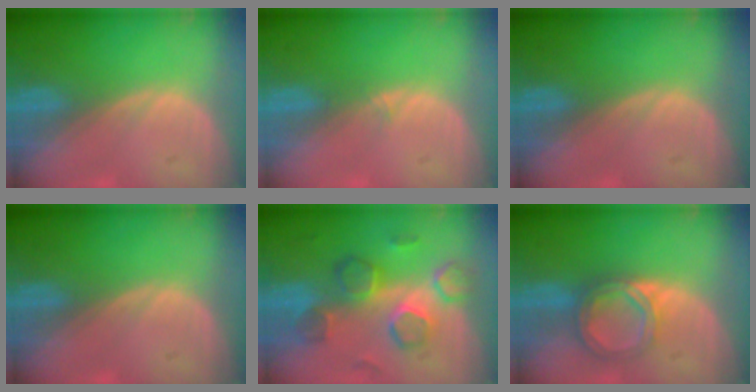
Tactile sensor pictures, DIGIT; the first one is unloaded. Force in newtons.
{"total": 0.9, "press": 0.5, "slide": 0.7}
{"total": 0.0}
{"total": 0.0}
{"total": 8.5, "press": 8.3, "slide": 2.1}
{"total": 5.9, "press": 5.2, "slide": 2.7}